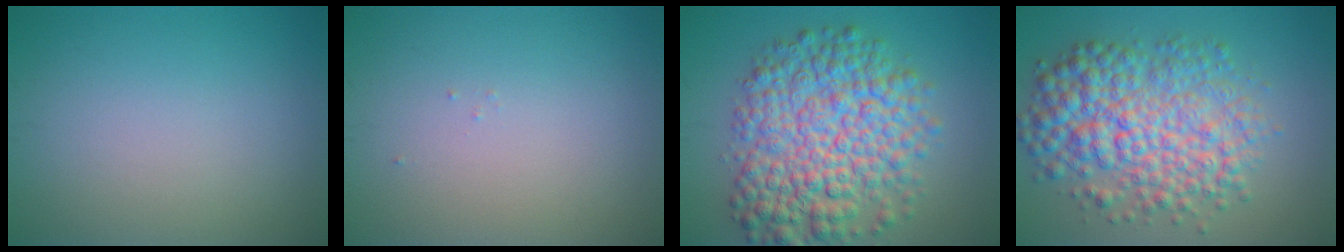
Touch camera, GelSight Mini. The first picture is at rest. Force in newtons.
{"total": 0.0}
{"total": 9.6, "press": 9.6, "slide": 0.2}
{"total": 8.4, "press": 8.4, "slide": 0.1}